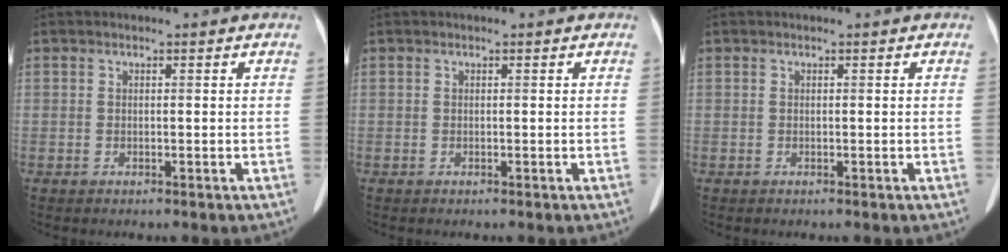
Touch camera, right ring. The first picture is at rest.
{"total": 0.0}
{"total": 0.0}